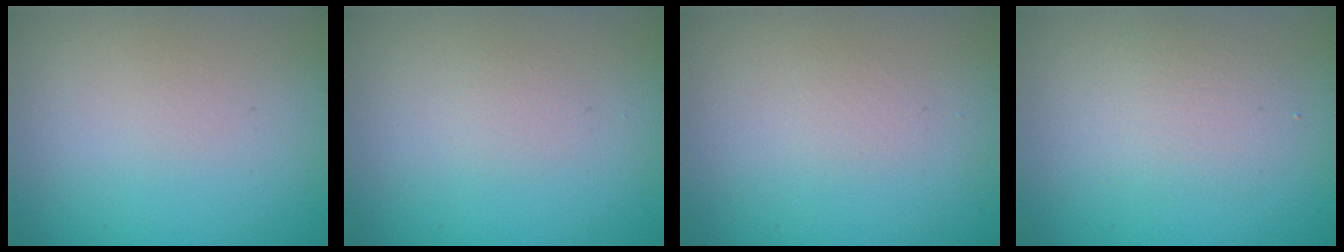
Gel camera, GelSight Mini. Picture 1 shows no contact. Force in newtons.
{"total": 0.6, "press": 0.6, "slide": 0.1}
{"total": 0.6, "press": 0.6, "slide": 0.0}
{"total": 2.1, "press": 2.0, "slide": 0.1}